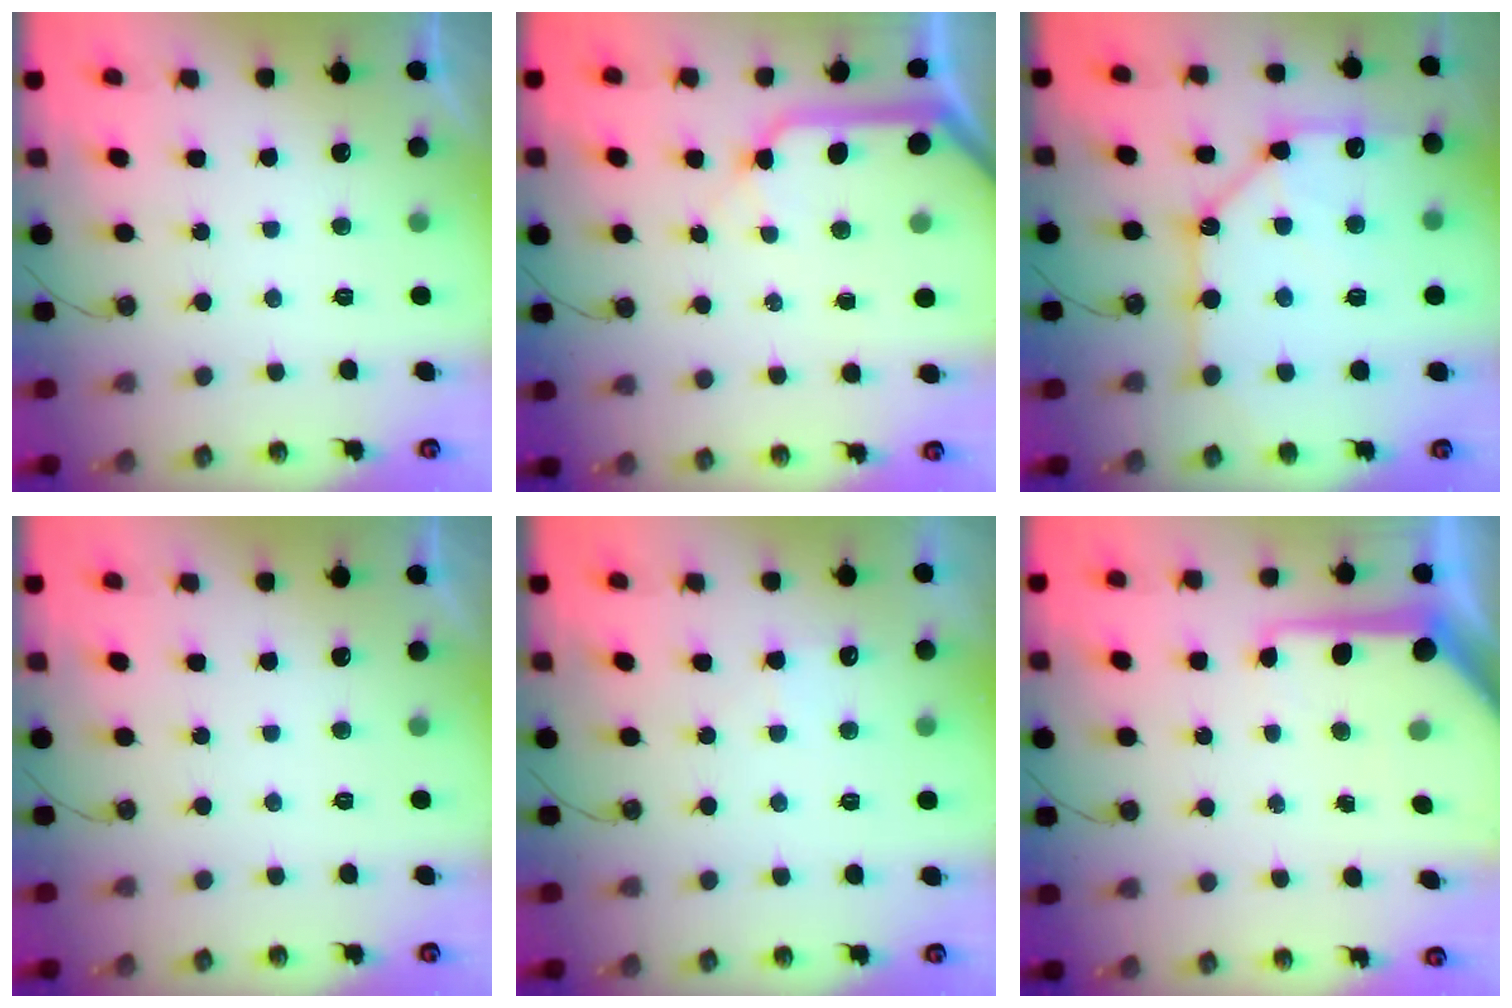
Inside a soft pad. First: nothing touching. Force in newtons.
{"total": 13.6, "press": 13.5, "slide": 1.7}
{"total": 16.6, "press": 16.5, "slide": 1.8}
{"total": 0.0}
{"total": 5.2, "press": 5.1, "slide": 0.7}
{"total": 10.5, "press": 10.4, "slide": 1.1}